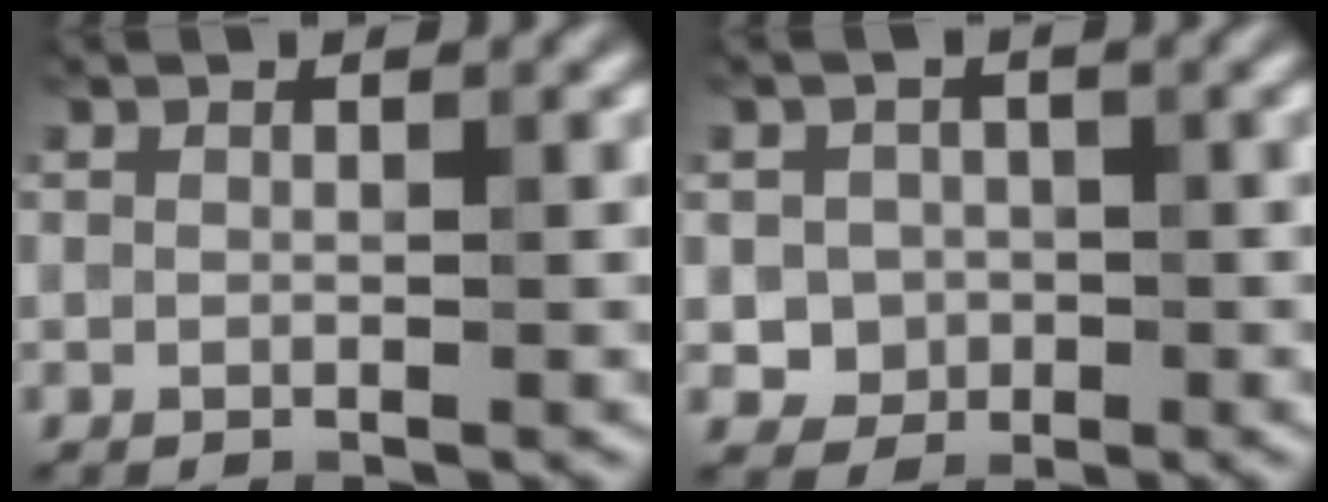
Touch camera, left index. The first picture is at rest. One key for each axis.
{"total": 2.4, "fx": -0.3, "fy": 2.3, "fz": 0.7, "tx": 0.003, "ty": -0.004, "tz": -0.008}